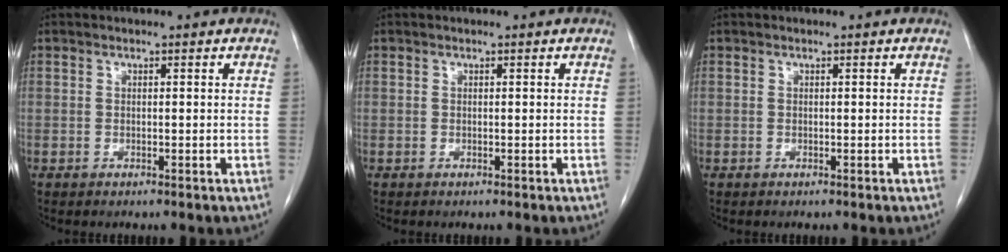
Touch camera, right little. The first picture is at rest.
{"total": 0.0}
{"total": 0.0}